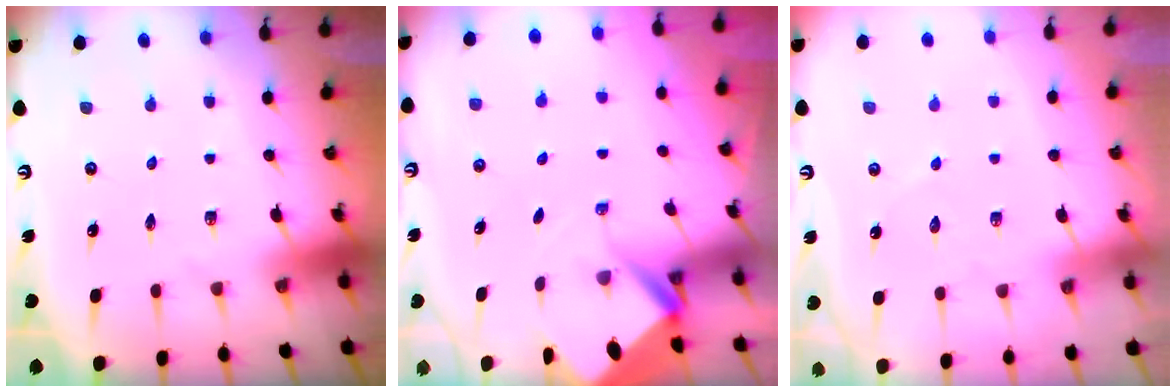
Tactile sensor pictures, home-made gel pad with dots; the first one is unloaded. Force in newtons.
{"total": 2.8, "press": 2.8, "slide": 0.1}
{"total": 2.5, "press": 2.5, "slide": 0.3}